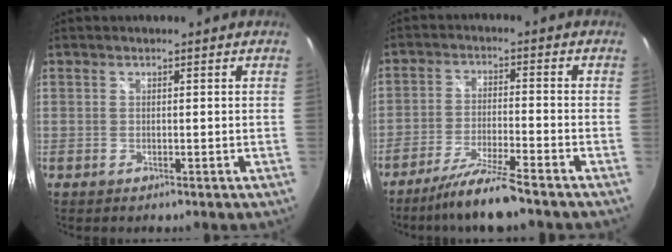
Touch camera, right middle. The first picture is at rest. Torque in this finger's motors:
{"motor_torque": [0.19, -0.18, 0.08, 0.07]}